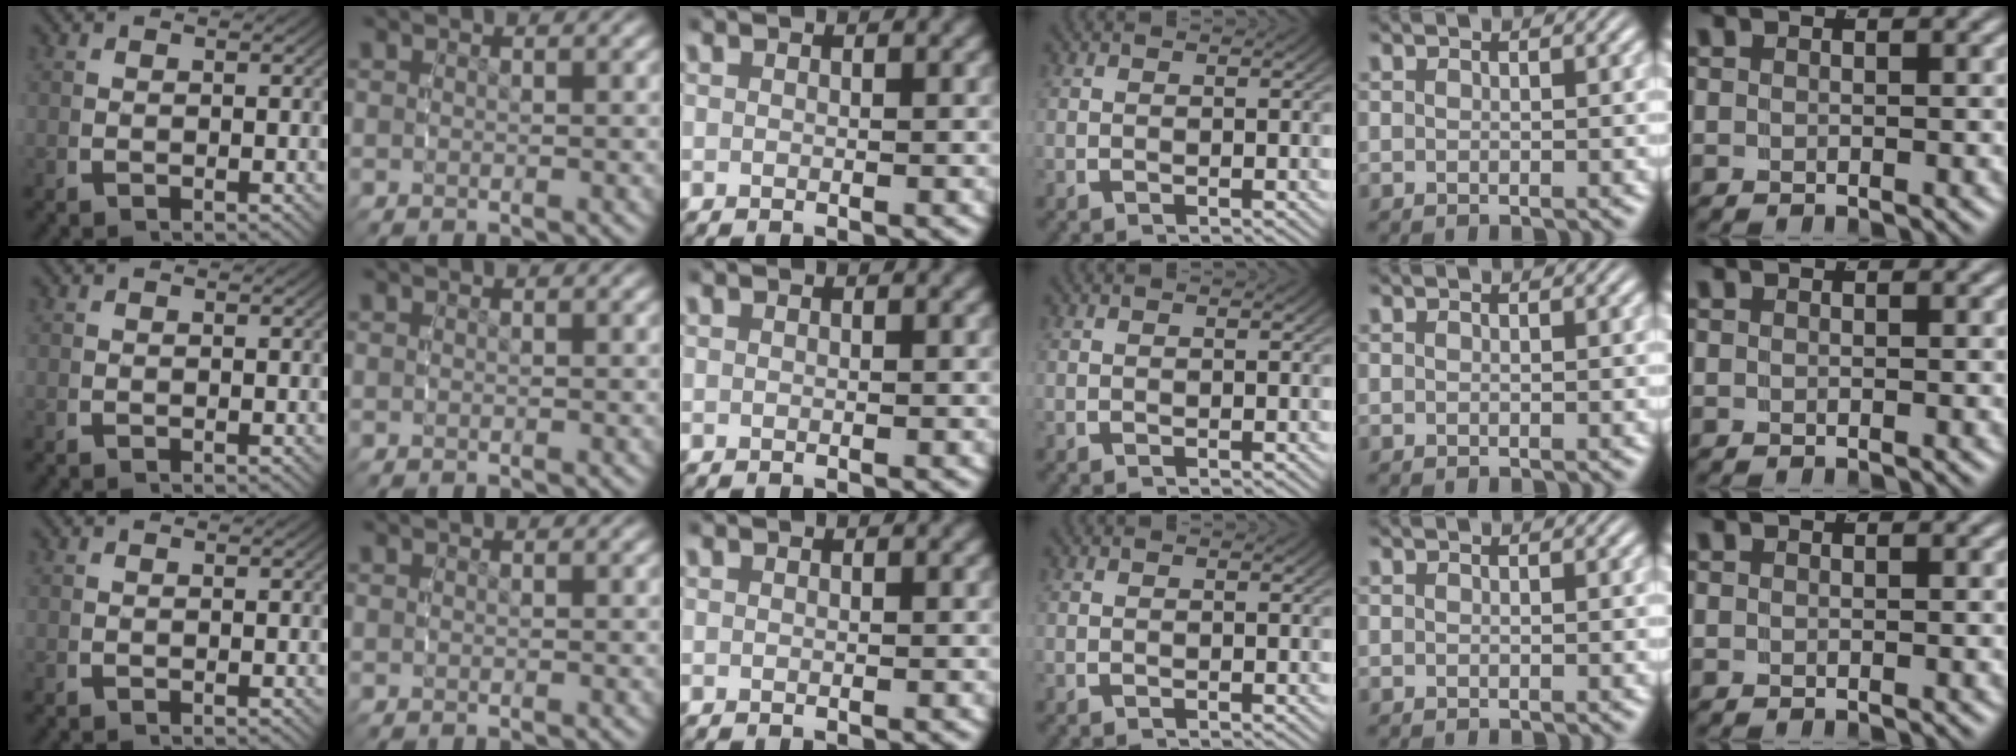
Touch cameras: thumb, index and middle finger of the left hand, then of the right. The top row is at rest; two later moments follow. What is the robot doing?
{"motion": "reach", "object": "sponge"}